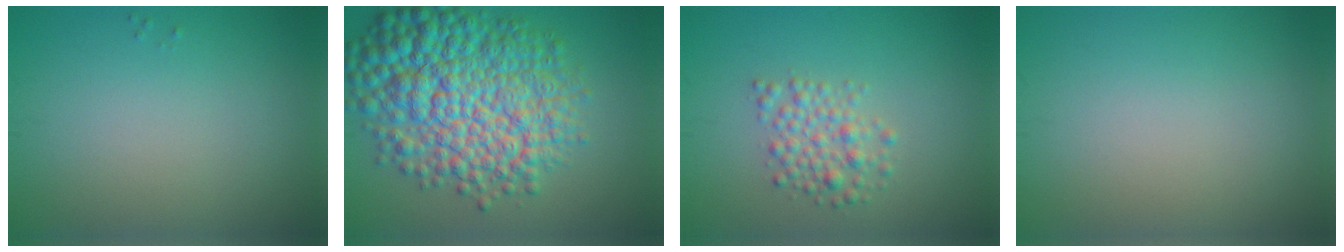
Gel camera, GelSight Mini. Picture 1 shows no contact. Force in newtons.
{"total": 12.3, "press": 12.3, "slide": 0.2}
{"total": 2.7, "press": 2.7, "slide": 0.1}
{"total": 0.0}